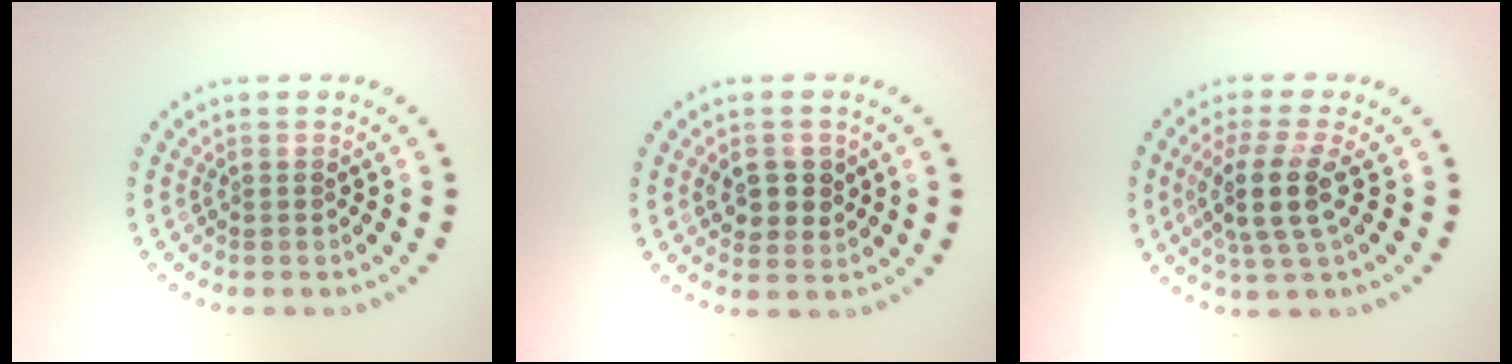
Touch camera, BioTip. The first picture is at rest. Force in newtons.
{"total": 2.7, "press": 2.7, "slide": 0.6}
{"total": 4.2, "press": 3.4, "slide": 2.4}